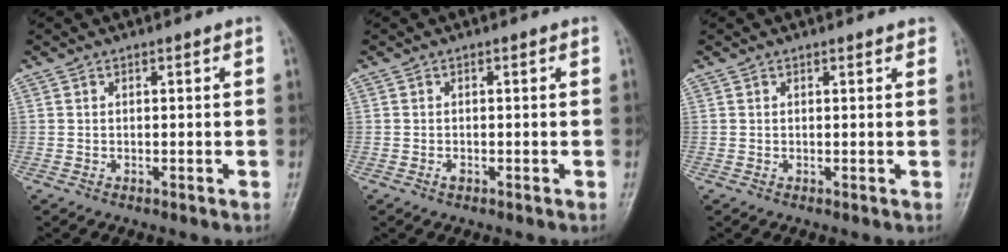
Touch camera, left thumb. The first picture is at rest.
{"total": 0.8, "force": [-0.4, 0.4, 0.5], "torque": [-0.008, 0.000, -0.007]}
{"total": 1.0, "force": [0.8, 0.3, 0.5], "torque": [-0.005, 0.000, 0.006]}